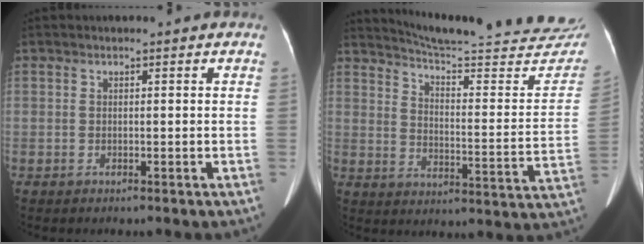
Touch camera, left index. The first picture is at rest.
{"total": 27.2, "force": [25.6, 1.8, 9.1], "torque": [-0.129, -0.110, 0.314]}